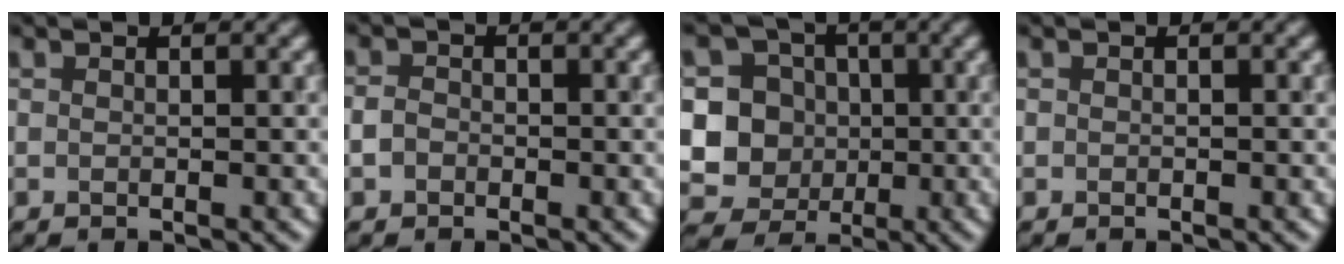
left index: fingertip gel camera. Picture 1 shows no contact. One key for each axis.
{"total": 1.1, "fx": -0.5, "fy": 0.9, "fz": 0.4, "tx": -0.005, "ty": 0.005, "tz": -0.013}
{"total": 8.2, "fx": -0.2, "fy": 7.9, "fz": 2.1, "tx": -0.043, "ty": 0.019, "tz": -0.024}
{"total": 0.0}